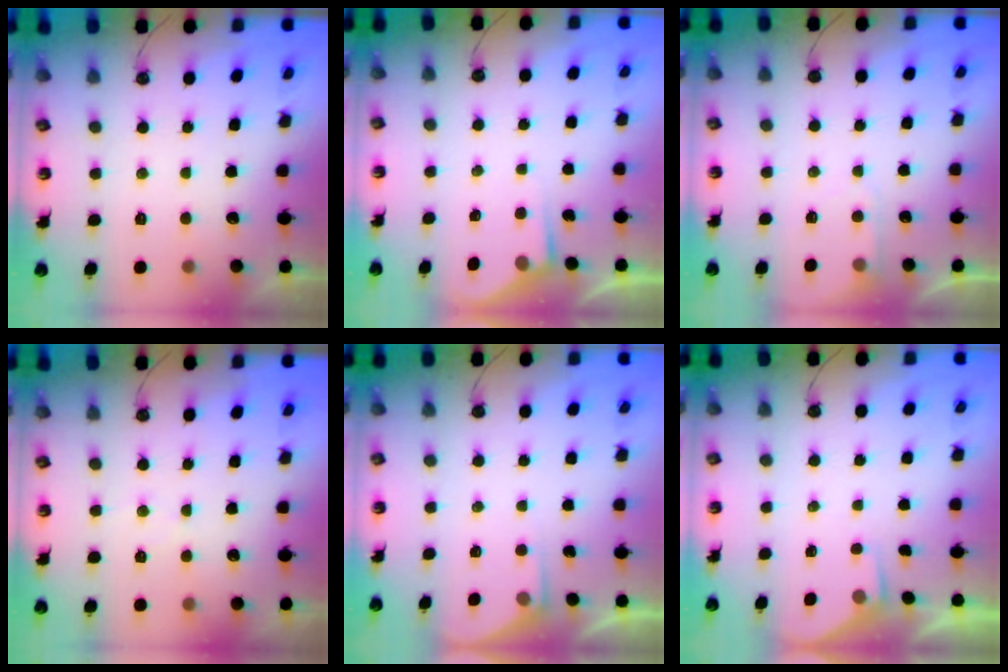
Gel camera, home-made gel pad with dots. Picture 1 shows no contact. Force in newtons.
{"total": 2.8, "press": 2.8, "slide": 0.4}
{"total": 4.6, "press": 4.6, "slide": 0.6}
{"total": 3.6, "press": 3.5, "slide": 0.6}
{"total": 2.7, "press": 2.7, "slide": 0.3}
{"total": 1.6, "press": 1.6, "slide": 0.3}